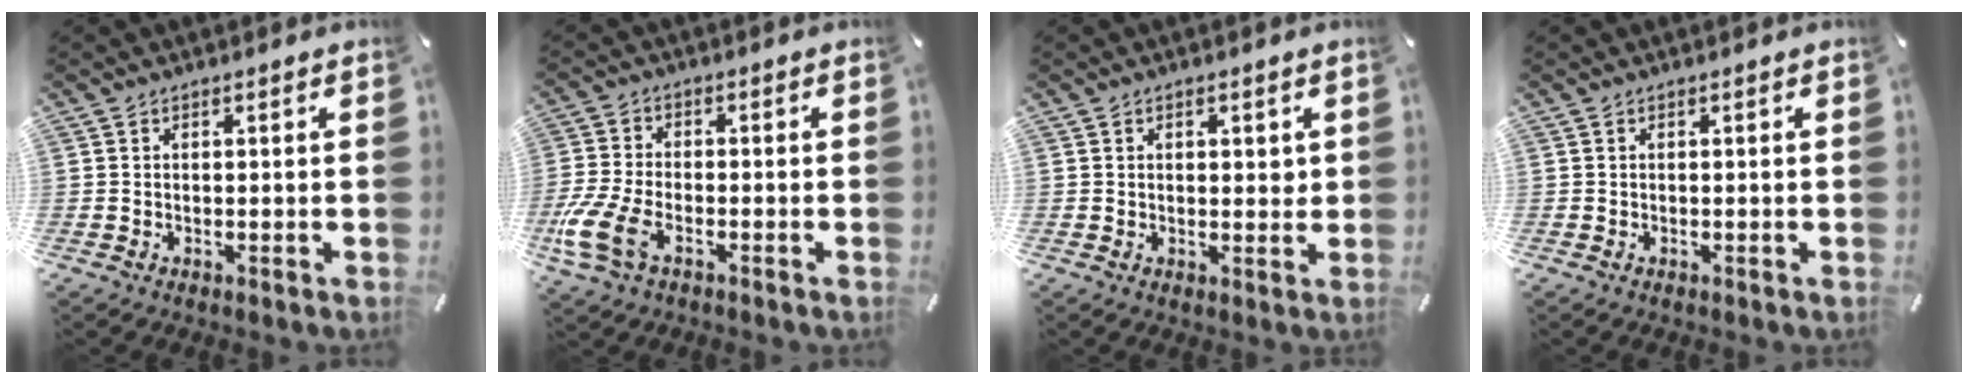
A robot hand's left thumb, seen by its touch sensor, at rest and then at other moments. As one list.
[{"total": 9.5, "force": [-4.2, 5.1, 6.8], "torque": [-0.160, 0.000, -0.078]}, {"total": 2.4, "force": [0.7, 1.4, 1.8], "torque": [-0.021, -0.002, 0.008]}, {"total": 0.0}]